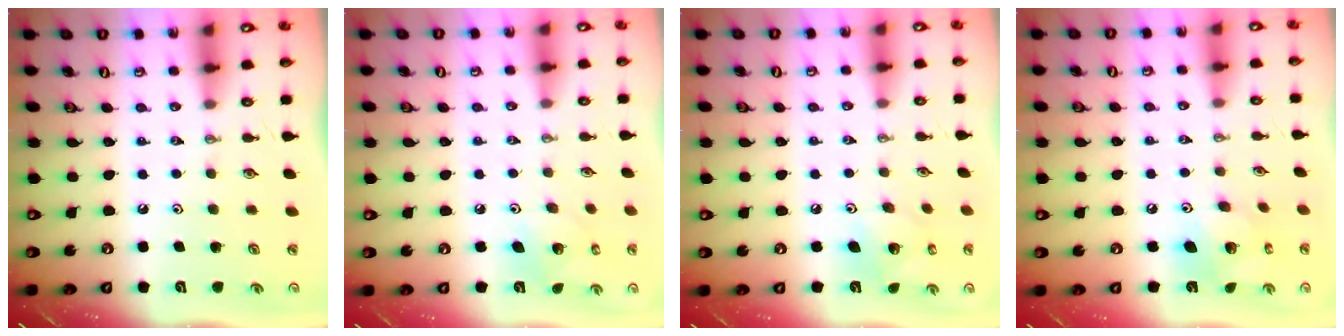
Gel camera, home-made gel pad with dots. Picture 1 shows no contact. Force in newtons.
{"total": 6.1, "press": 6.1, "slide": 0.4}
{"total": 7.1, "press": 7.1, "slide": 0.4}
{"total": 11.3, "press": 11.3, "slide": 0.8}